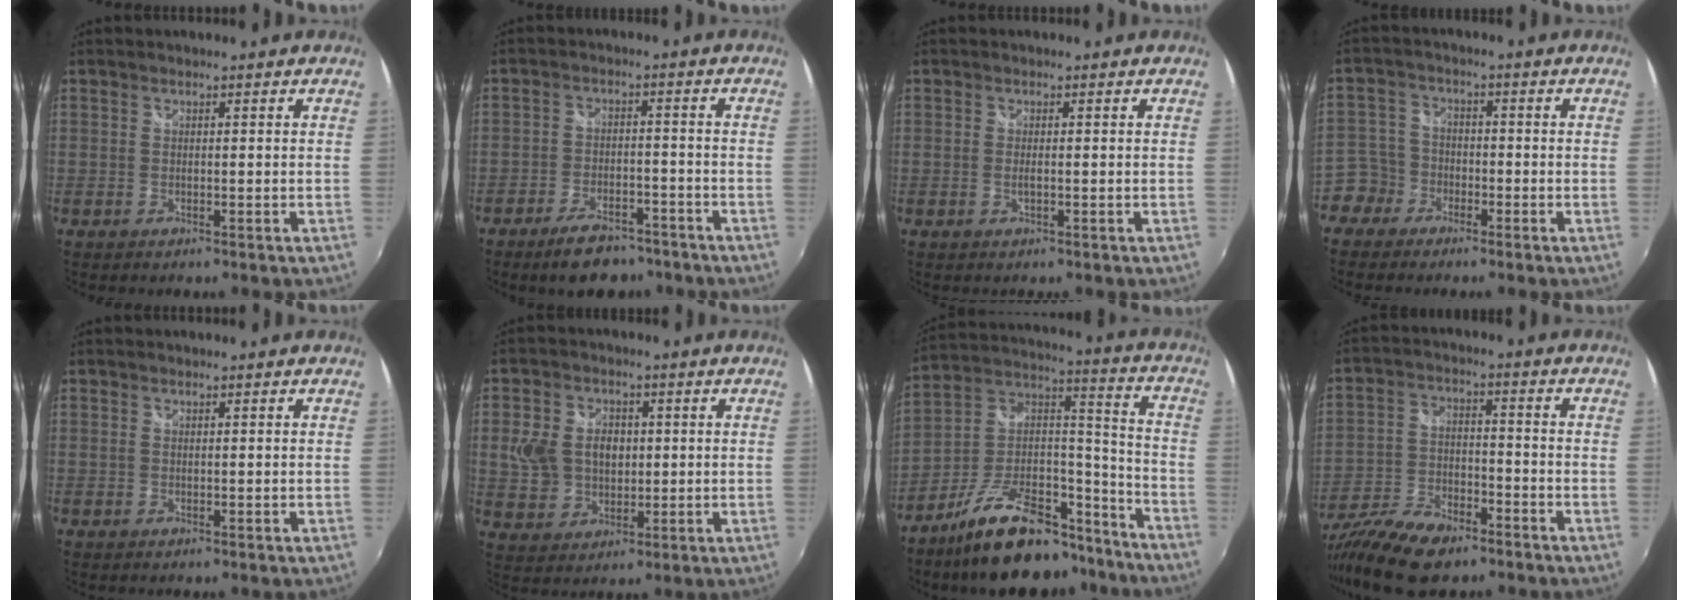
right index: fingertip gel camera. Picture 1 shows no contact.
{"total": 9.5, "force": [-7.3, 4.1, 4.5], "torque": [-0.101, 0.008, -0.107]}
{"total": 1.3, "force": [-0.3, 0.2, 1.3], "torque": [-0.025, -0.002, -0.005]}
{"total": 5.8, "force": [-3.8, 4.4, 0.3], "torque": [-0.015, 0.018, -0.083]}
{"total": 0.0}
{"total": 9.4, "force": [0.9, 7.6, 5.6], "torque": [-0.124, 0.017, 0.024]}
{"total": 23.1, "force": [-16.8, 9.5, 12.6], "torque": [-0.214, 0.040, -0.254]}
{"total": 14.9, "force": [-11.2, 5.7, 8.1], "torque": [-0.187, -0.026, -0.210]}